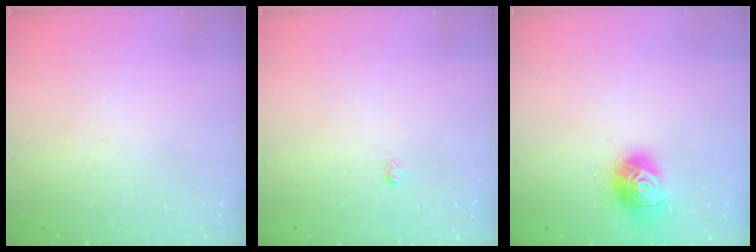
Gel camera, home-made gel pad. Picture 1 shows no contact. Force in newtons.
{"total": 1.6, "press": 1.5, "slide": 0.1}
{"total": 13.6, "press": 13.5, "slide": 1.3}